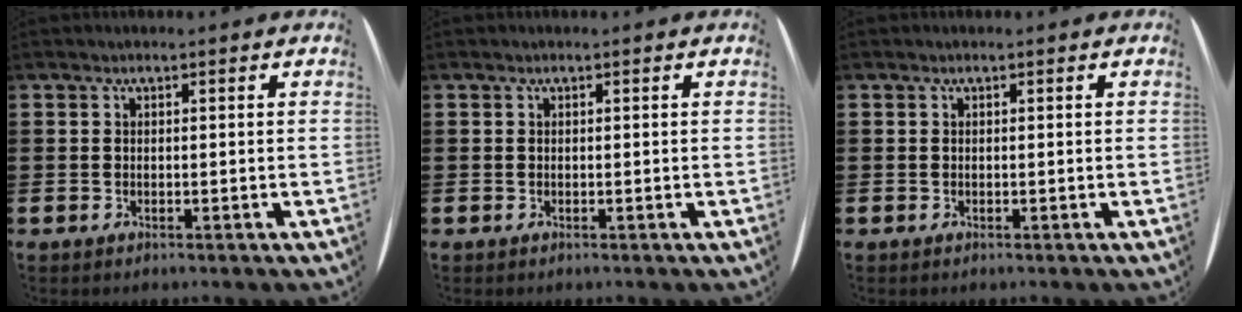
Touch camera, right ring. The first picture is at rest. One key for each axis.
{"total": 0.0}
{"total": 0.0}